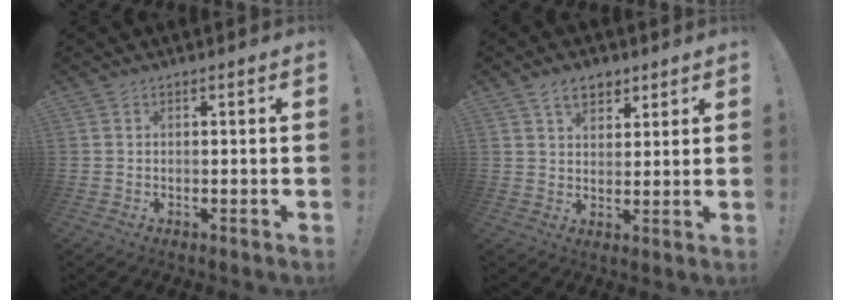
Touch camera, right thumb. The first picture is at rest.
{"total": 6.8, "force": [4.1, 4.3, 3.3], "torque": [-0.052, -0.009, 0.076]}